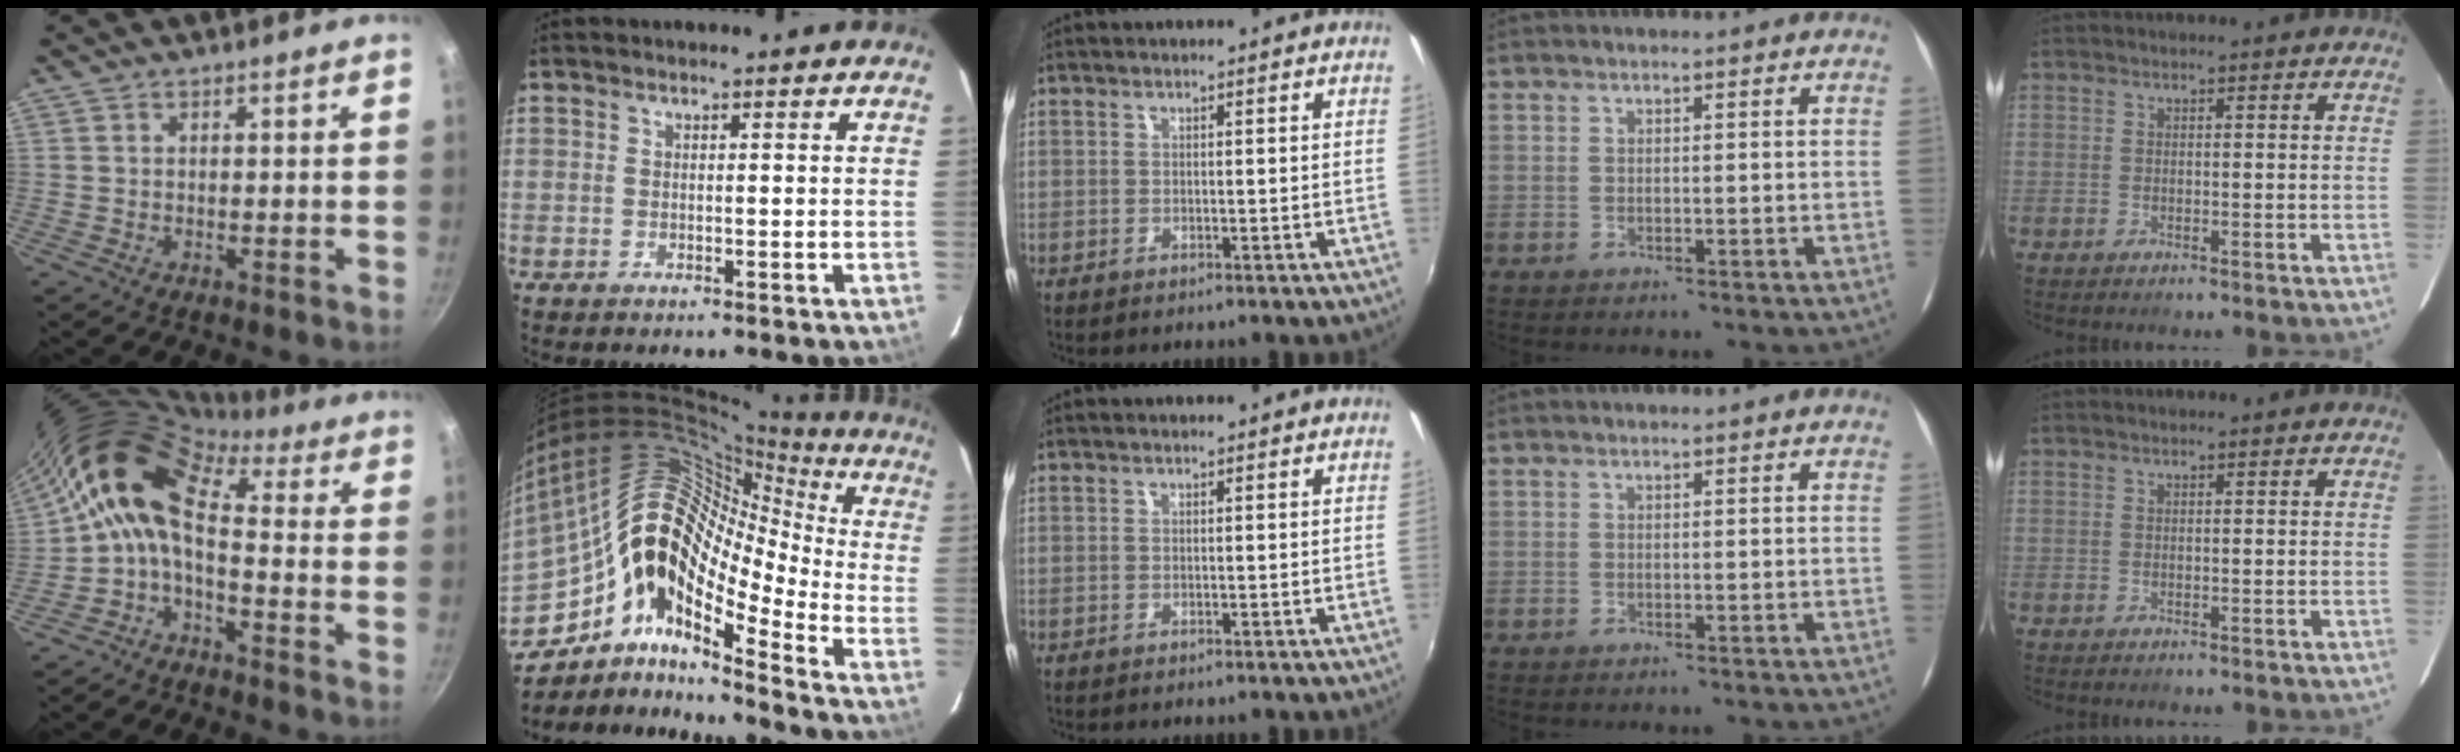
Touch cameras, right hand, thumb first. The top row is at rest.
{"thumb": {"total": 11.1, "force": [0.0, 6.3, 9.2], "torque": [-0.173, 0.032, -0.022]}, "index": {"total": 19.0, "force": [-6.4, 10.0, 14.8], "torque": [-0.234, -0.006, -0.135]}}